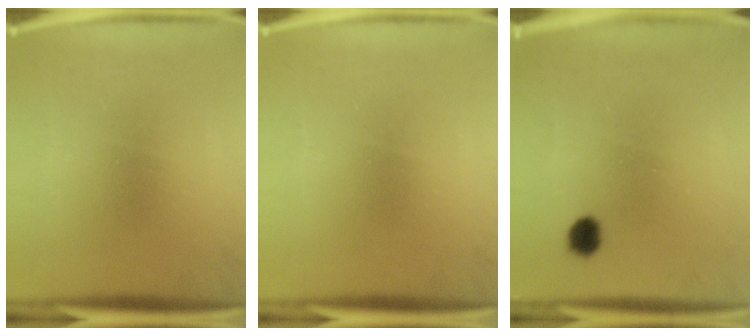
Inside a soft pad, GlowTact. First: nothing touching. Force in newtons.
{"total": 0.0}
{"total": 2.7}